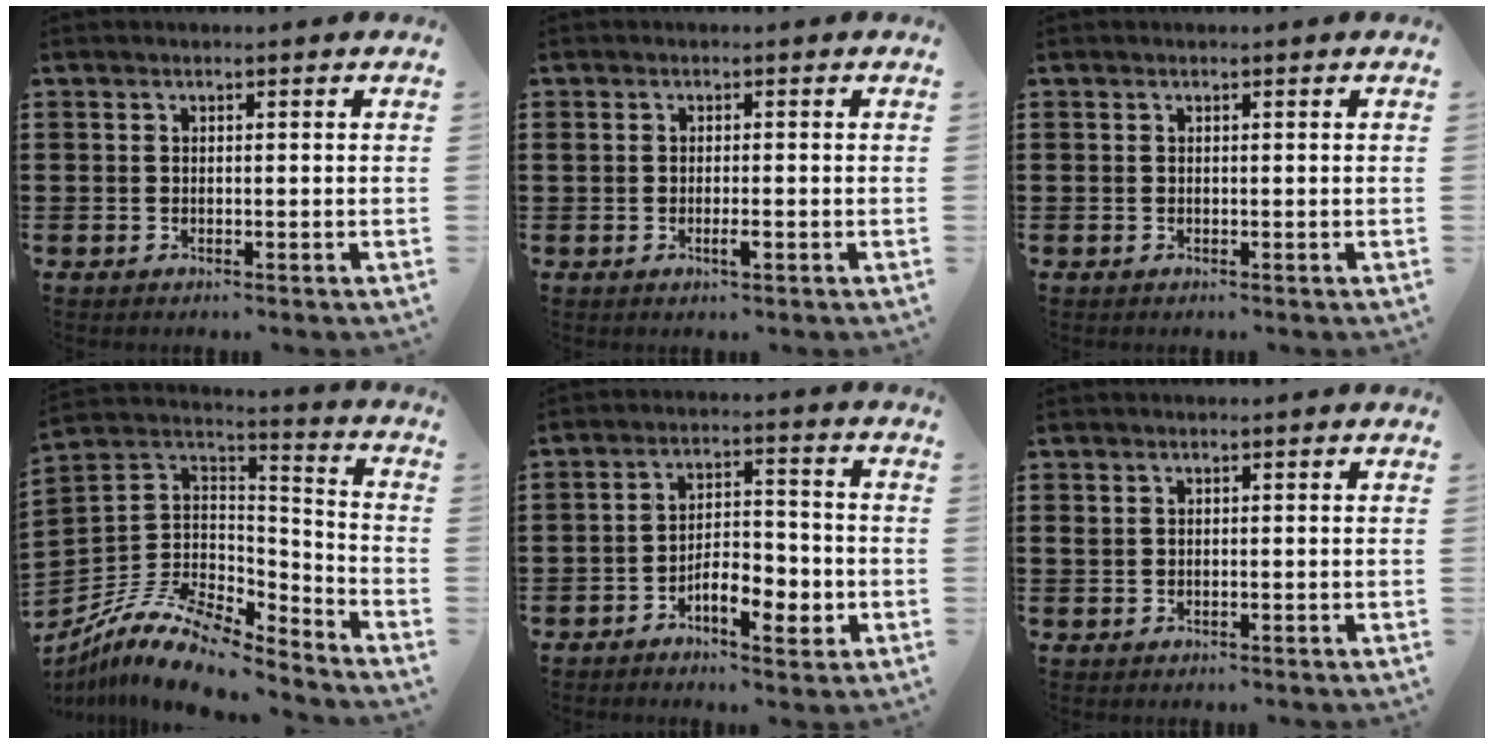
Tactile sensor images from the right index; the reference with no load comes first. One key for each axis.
{"total": 1.8, "fx": -0.6, "fy": 0.4, "fz": 1.6, "tx": -0.028, "ty": 0.000, "tz": -0.011}
{"total": 0.0}
{"total": 12.0, "fx": -9.3, "fy": 4.2, "fz": 6.3, "tx": -0.135, "ty": 0.026, "tz": -0.181}
{"total": 7.0, "fx": -3.4, "fy": 2.9, "fz": 5.4, "tx": -0.079, "ty": 0.007, "tz": -0.060}
{"total": 0.5, "fx": 0.2, "fy": 0.3, "fz": 0.4, "tx": -0.009, "ty": 0.002, "tz": 0.003}